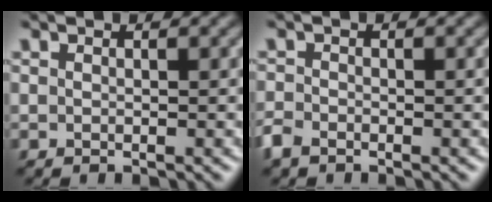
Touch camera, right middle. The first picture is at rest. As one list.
[{"total": 1.9, "force": [-1.4, 1.0, 0.8], "torque": [-0.020, -0.004, -0.036]}]